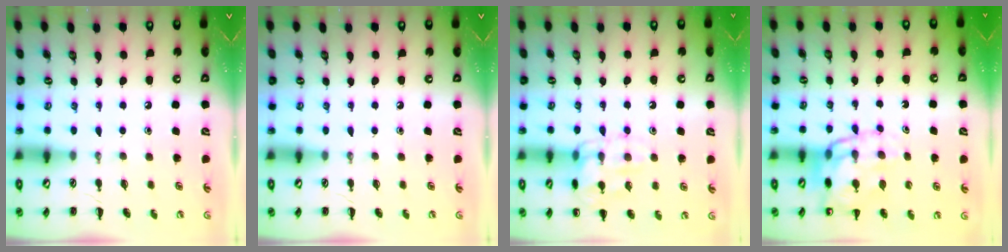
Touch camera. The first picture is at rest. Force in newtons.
{"total": 0.0}
{"total": 12.4, "press": 12.4, "slide": 0.3}
{"total": 13.9, "press": 13.5, "slide": 3.1}